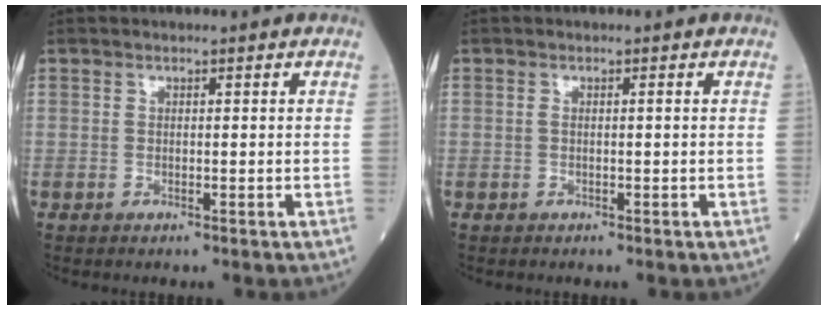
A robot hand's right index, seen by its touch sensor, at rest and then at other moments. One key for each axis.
{"total": 0.7, "fx": 0.0, "fy": 0.1, "fz": 0.7, "tx": -0.015, "ty": 0.001, "tz": 0.001}